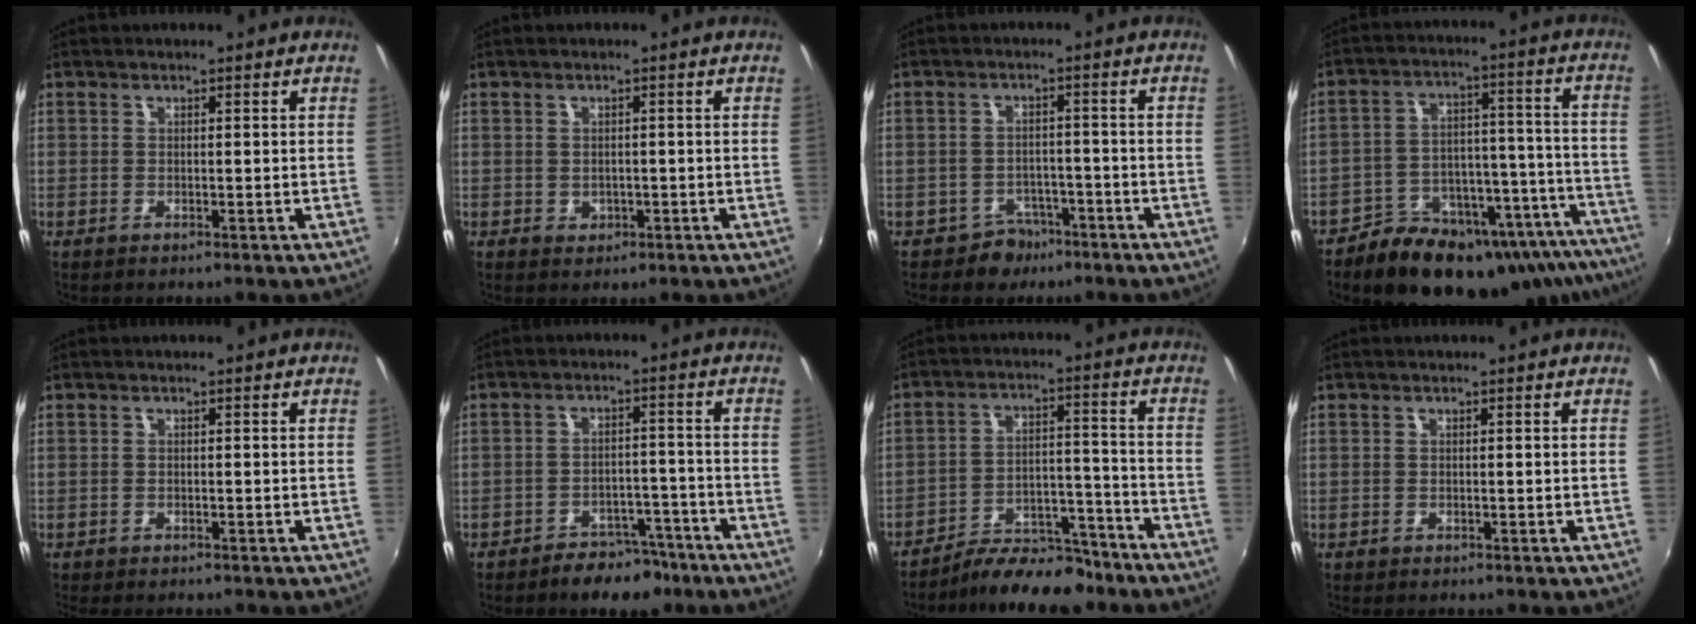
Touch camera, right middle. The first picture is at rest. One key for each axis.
{"total": 1.9, "fx": -0.3, "fy": 1.7, "fz": 0.6, "tx": -0.010, "ty": -0.002, "tz": -0.003}
{"total": 4.6, "fx": -3.2, "fy": 3.3, "fz": 0.1, "tx": -0.009, "ty": 0.017, "tz": -0.047}
{"total": 26.9, "fx": -21.5, "fy": 10.9, "fz": 11.9, "tx": -0.173, "ty": 0.024, "tz": -0.273}
{"total": 2.4, "fx": -2.1, "fy": 0.7, "fz": 0.9, "tx": -0.020, "ty": -0.017, "tz": -0.031}
{"total": 7.6, "fx": -6.0, "fy": 3.8, "fz": 2.7, "tx": -0.053, "ty": 0.021, "tz": -0.076}
{"total": 12.7, "fx": -11.2, "fy": 4.2, "fz": 4.4, "tx": -0.084, "ty": 0.019, "tz": -0.162}
{"total": 0.6, "fx": -0.5, "fy": 0.2, "fz": 0.2, "tx": -0.004, "ty": -0.004, "tz": -0.008}